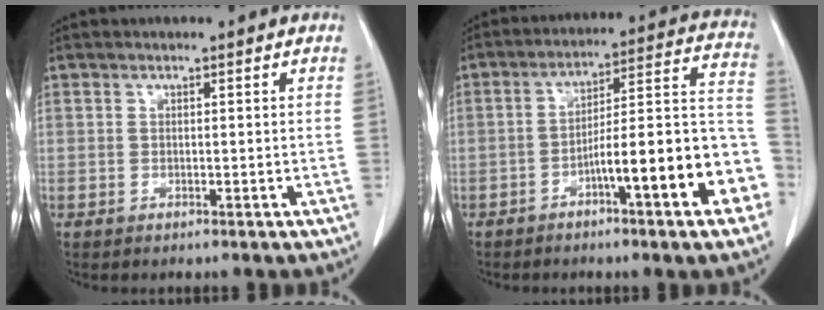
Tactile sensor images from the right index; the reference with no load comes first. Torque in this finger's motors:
{"motor_torque": [0.86, -0.33, 0.41, 0.14]}